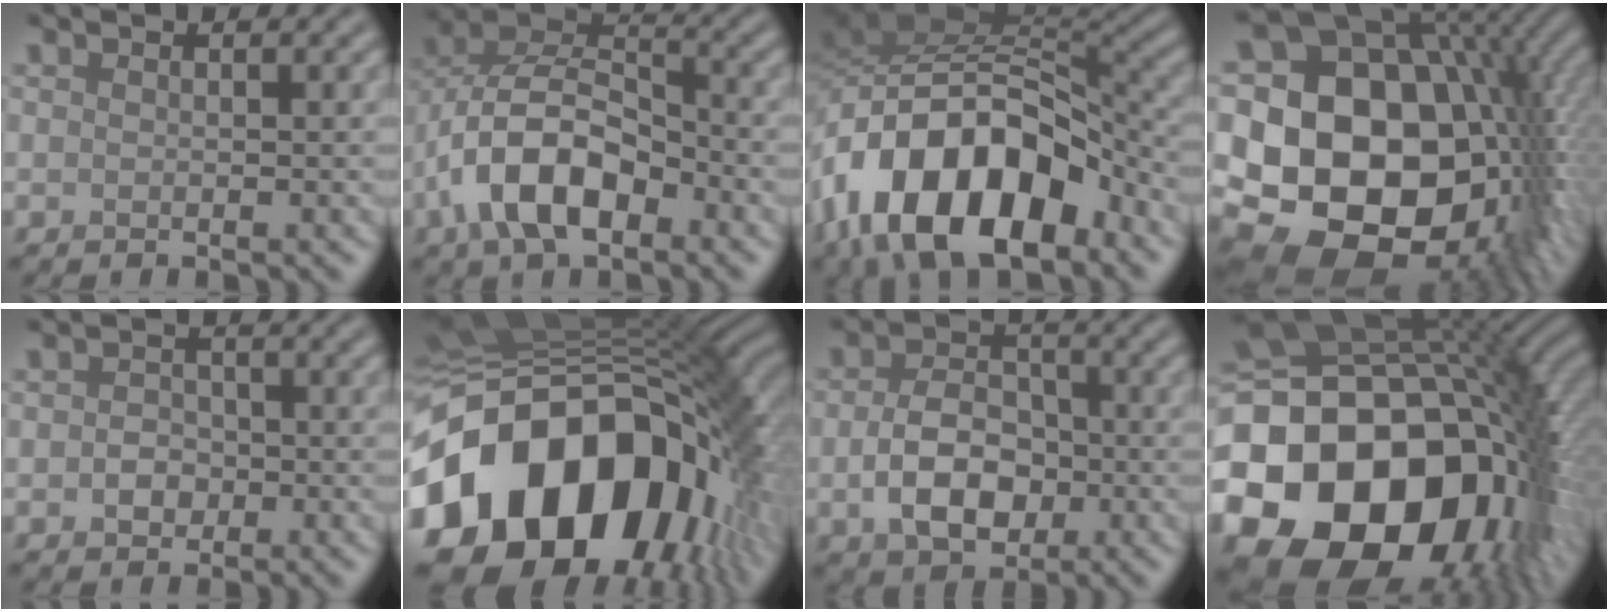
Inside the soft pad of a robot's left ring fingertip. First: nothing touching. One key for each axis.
{"total": 8.9, "fx": -3.7, "fy": 4.8, "fz": 6.5, "tx": -0.128, "ty": 0.013, "tz": -0.079}
{"total": 14.9, "fx": -7.7, "fy": 8.3, "fz": 9.7, "tx": -0.162, "ty": 0.003, "tz": -0.146}
{"total": 21.5, "fx": -1.0, "fy": 15.8, "fz": 14.6, "tx": -0.233, "ty": -0.010, "tz": -0.011}
{"total": 1.9, "fx": -0.4, "fy": 1.7, "fz": 0.9, "tx": -0.012, "ty": -0.002, "tz": -0.013}
{"total": 21.1, "fx": -6.0, "fy": 13.9, "fz": 14.7, "tx": -0.299, "ty": -0.025, "tz": -0.098}
{"total": 5.8, "fx": -1.2, "fy": 4.0, "fz": 4.1, "tx": -0.078, "ty": -0.004, "tz": -0.025}
{"total": 22.8, "fx": -6.1, "fy": 16.9, "fz": 14.1, "tx": -0.291, "ty": -0.033, "tz": -0.095}